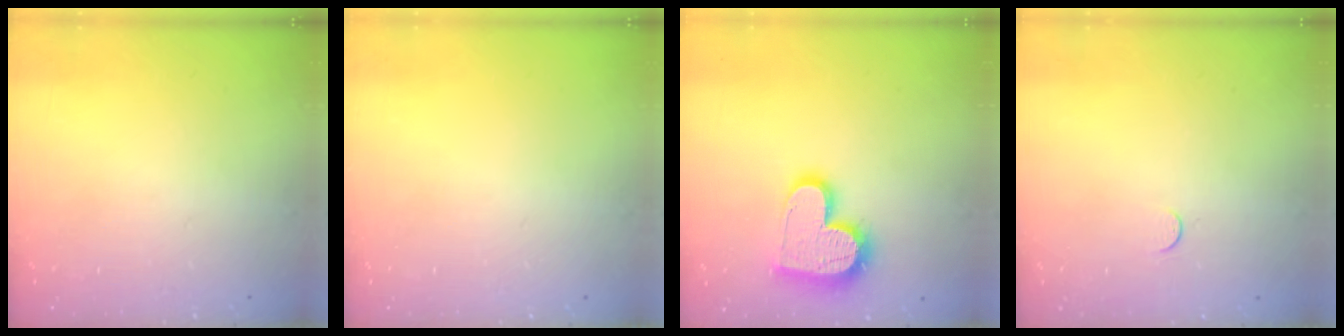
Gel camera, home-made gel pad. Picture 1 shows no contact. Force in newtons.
{"total": 0.0}
{"total": 16.1, "press": 16.0, "slide": 1.2}
{"total": 3.5, "press": 3.5, "slide": 0.4}